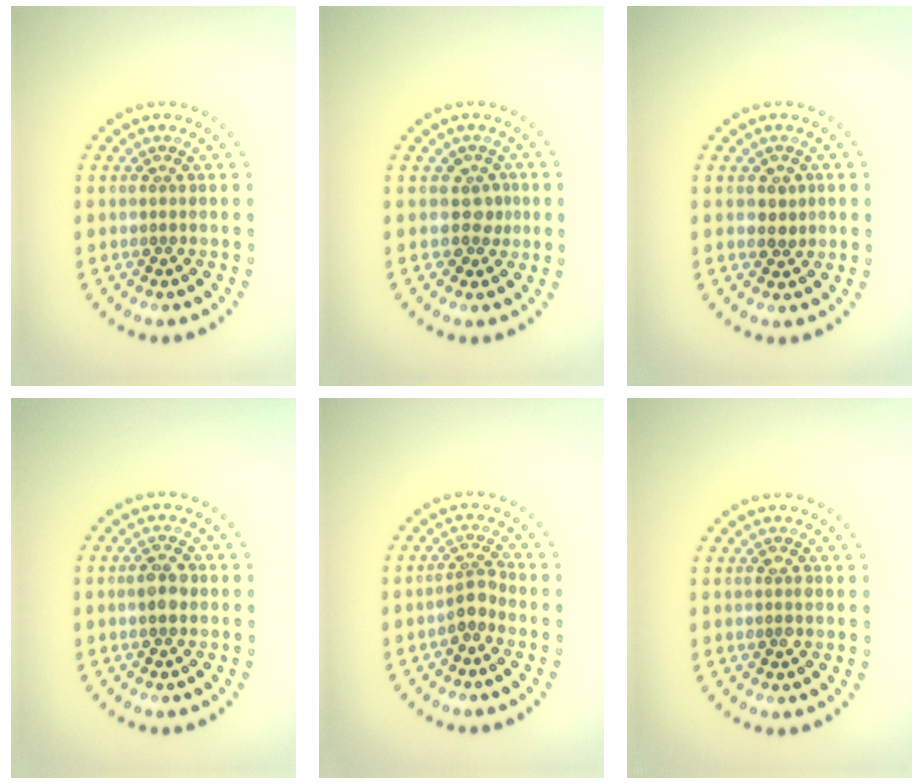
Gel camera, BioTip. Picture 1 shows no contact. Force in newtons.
{"total": 1.8, "press": 1.3, "slide": 1.3}
{"total": 1.3, "press": 1.1, "slide": 0.6}
{"total": 1.9, "press": 1.9, "slide": 0.3}
{"total": 2.1, "press": 1.6, "slide": 1.3}
{"total": 1.0, "press": 1.0, "slide": 0.2}